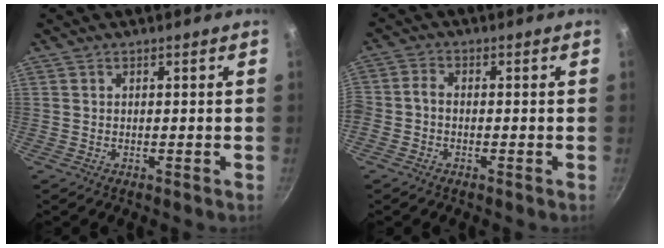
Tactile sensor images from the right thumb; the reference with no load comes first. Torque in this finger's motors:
{"motor_torque": [0.42, 0.45, 0.16, 0.00, 0.34]}